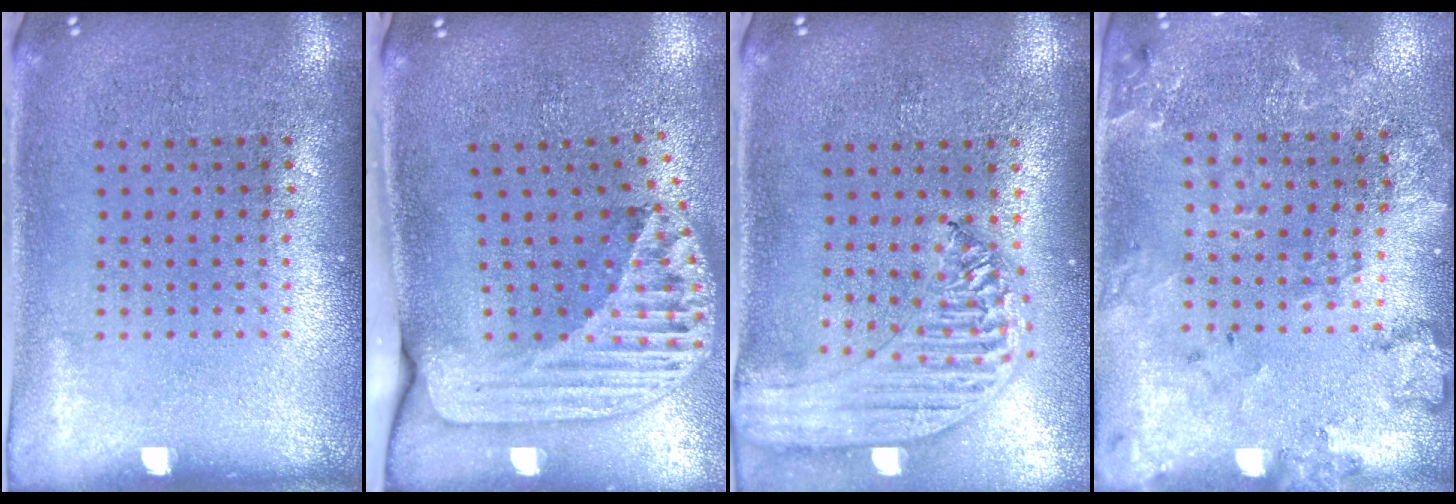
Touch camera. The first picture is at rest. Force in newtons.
{"total": 2.5, "press": 1.8, "slide": 1.8}
{"total": 1.8, "press": 1.7, "slide": 0.6}
{"total": 1.9, "press": 1.9, "slide": 0.2}